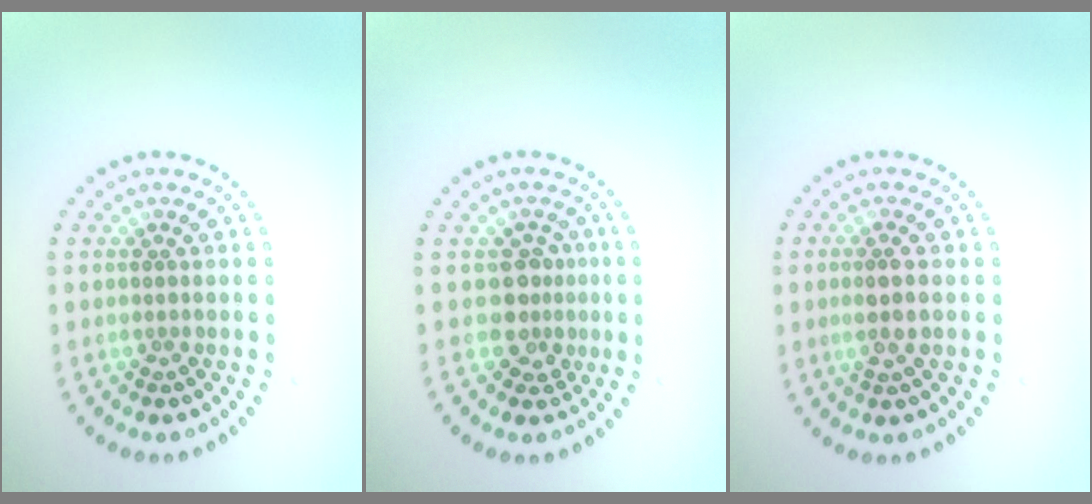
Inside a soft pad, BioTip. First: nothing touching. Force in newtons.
{"total": 2.5, "press": 1.9, "slide": 1.6}
{"total": 2.1, "press": 1.9, "slide": 0.9}